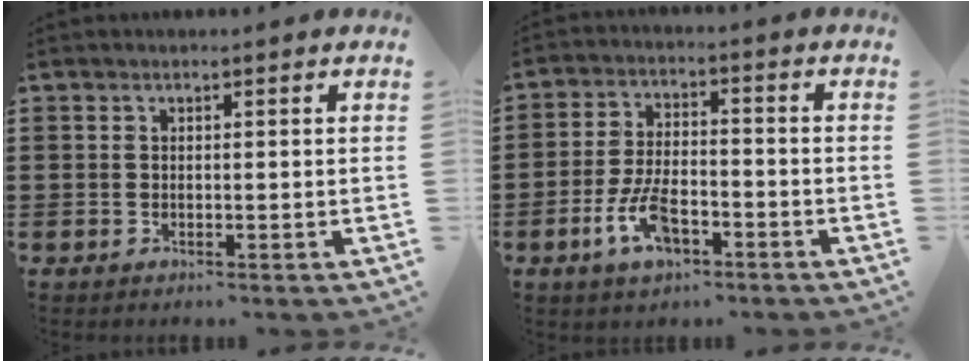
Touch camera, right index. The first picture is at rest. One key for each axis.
{"total": 7.6, "fx": -3.6, "fy": 3.4, "fz": 5.8, "tx": -0.133, "ty": -0.003, "tz": -0.070}